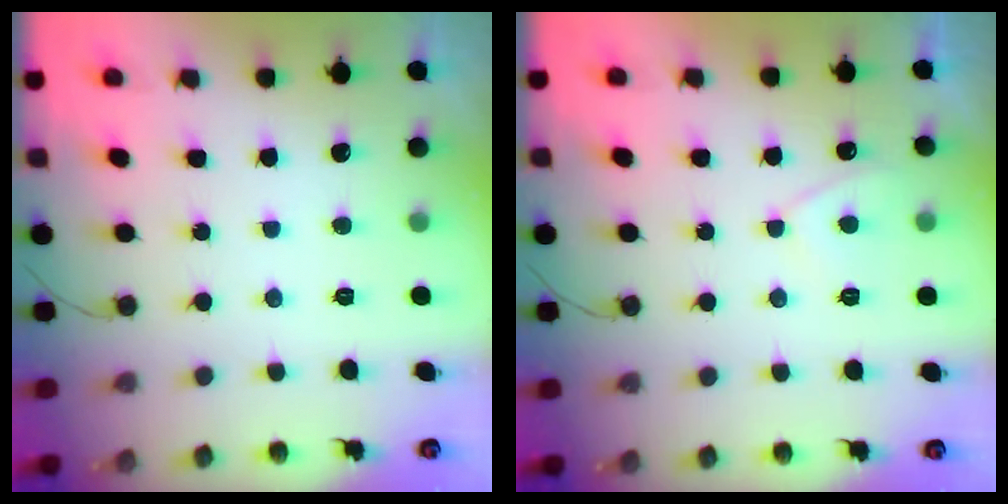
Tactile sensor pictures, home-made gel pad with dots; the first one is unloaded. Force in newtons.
{"total": 2.9, "press": 2.9, "slide": 0.5}